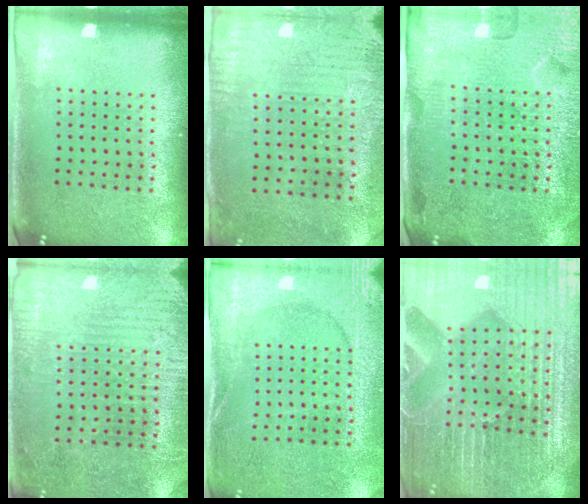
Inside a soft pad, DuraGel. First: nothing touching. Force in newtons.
{"total": 3.2, "press": 2.5, "slide": 1.9}
{"total": 4.1, "press": 4.0, "slide": 1.1}
{"total": 2.9, "press": 2.8, "slide": 0.6}
{"total": 2.7, "press": 2.7, "slide": 0.3}
{"total": 6.7, "press": 5.8, "slide": 3.3}